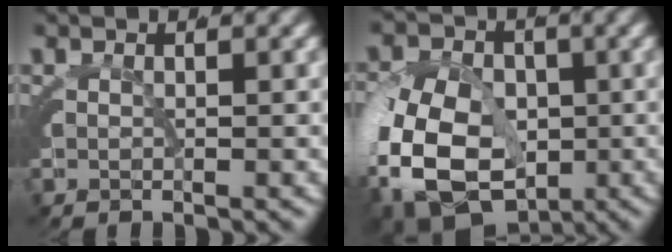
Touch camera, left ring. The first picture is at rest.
{"total": 12.7, "force": [-5.0, 10.3, 5.4], "torque": [-0.137, -0.060, -0.075]}